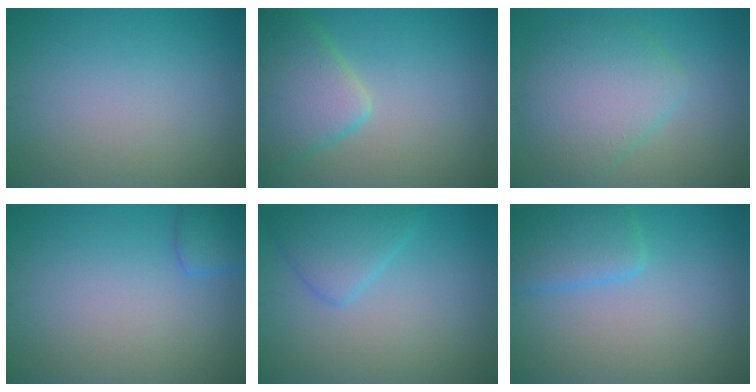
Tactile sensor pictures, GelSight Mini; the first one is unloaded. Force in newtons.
{"total": 5.9, "press": 5.8, "slide": 0.5}
{"total": 6.1, "press": 6.1, "slide": 0.2}
{"total": 2.0, "press": 2.0, "slide": 0.1}
{"total": 2.3, "press": 2.3, "slide": 0.0}
{"total": 3.6, "press": 3.6, "slide": 0.2}